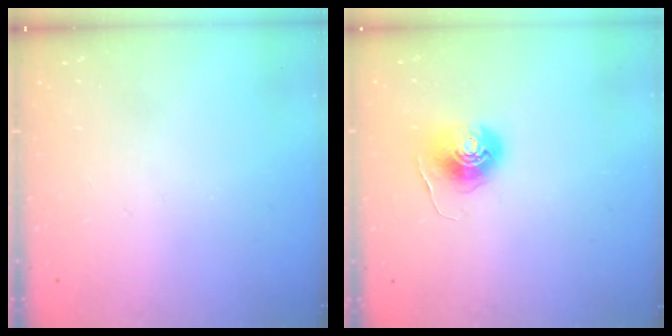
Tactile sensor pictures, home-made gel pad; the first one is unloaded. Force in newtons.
{"total": 7.7, "press": 7.7, "slide": 0.4}